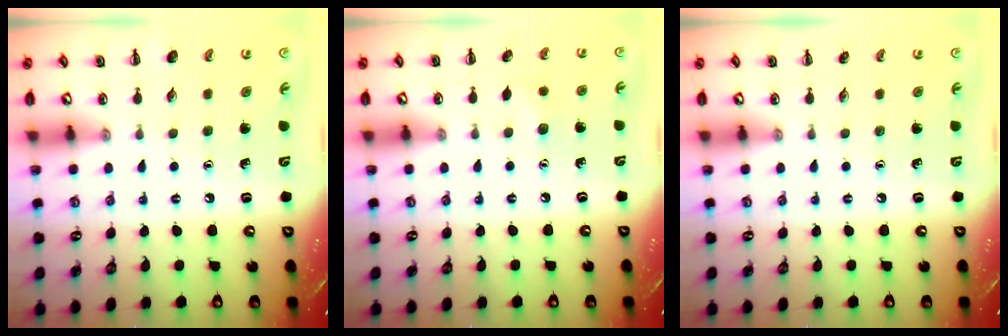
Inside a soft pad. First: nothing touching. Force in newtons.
{"total": 4.5, "press": 4.4, "slide": 1.0}
{"total": 0.0}